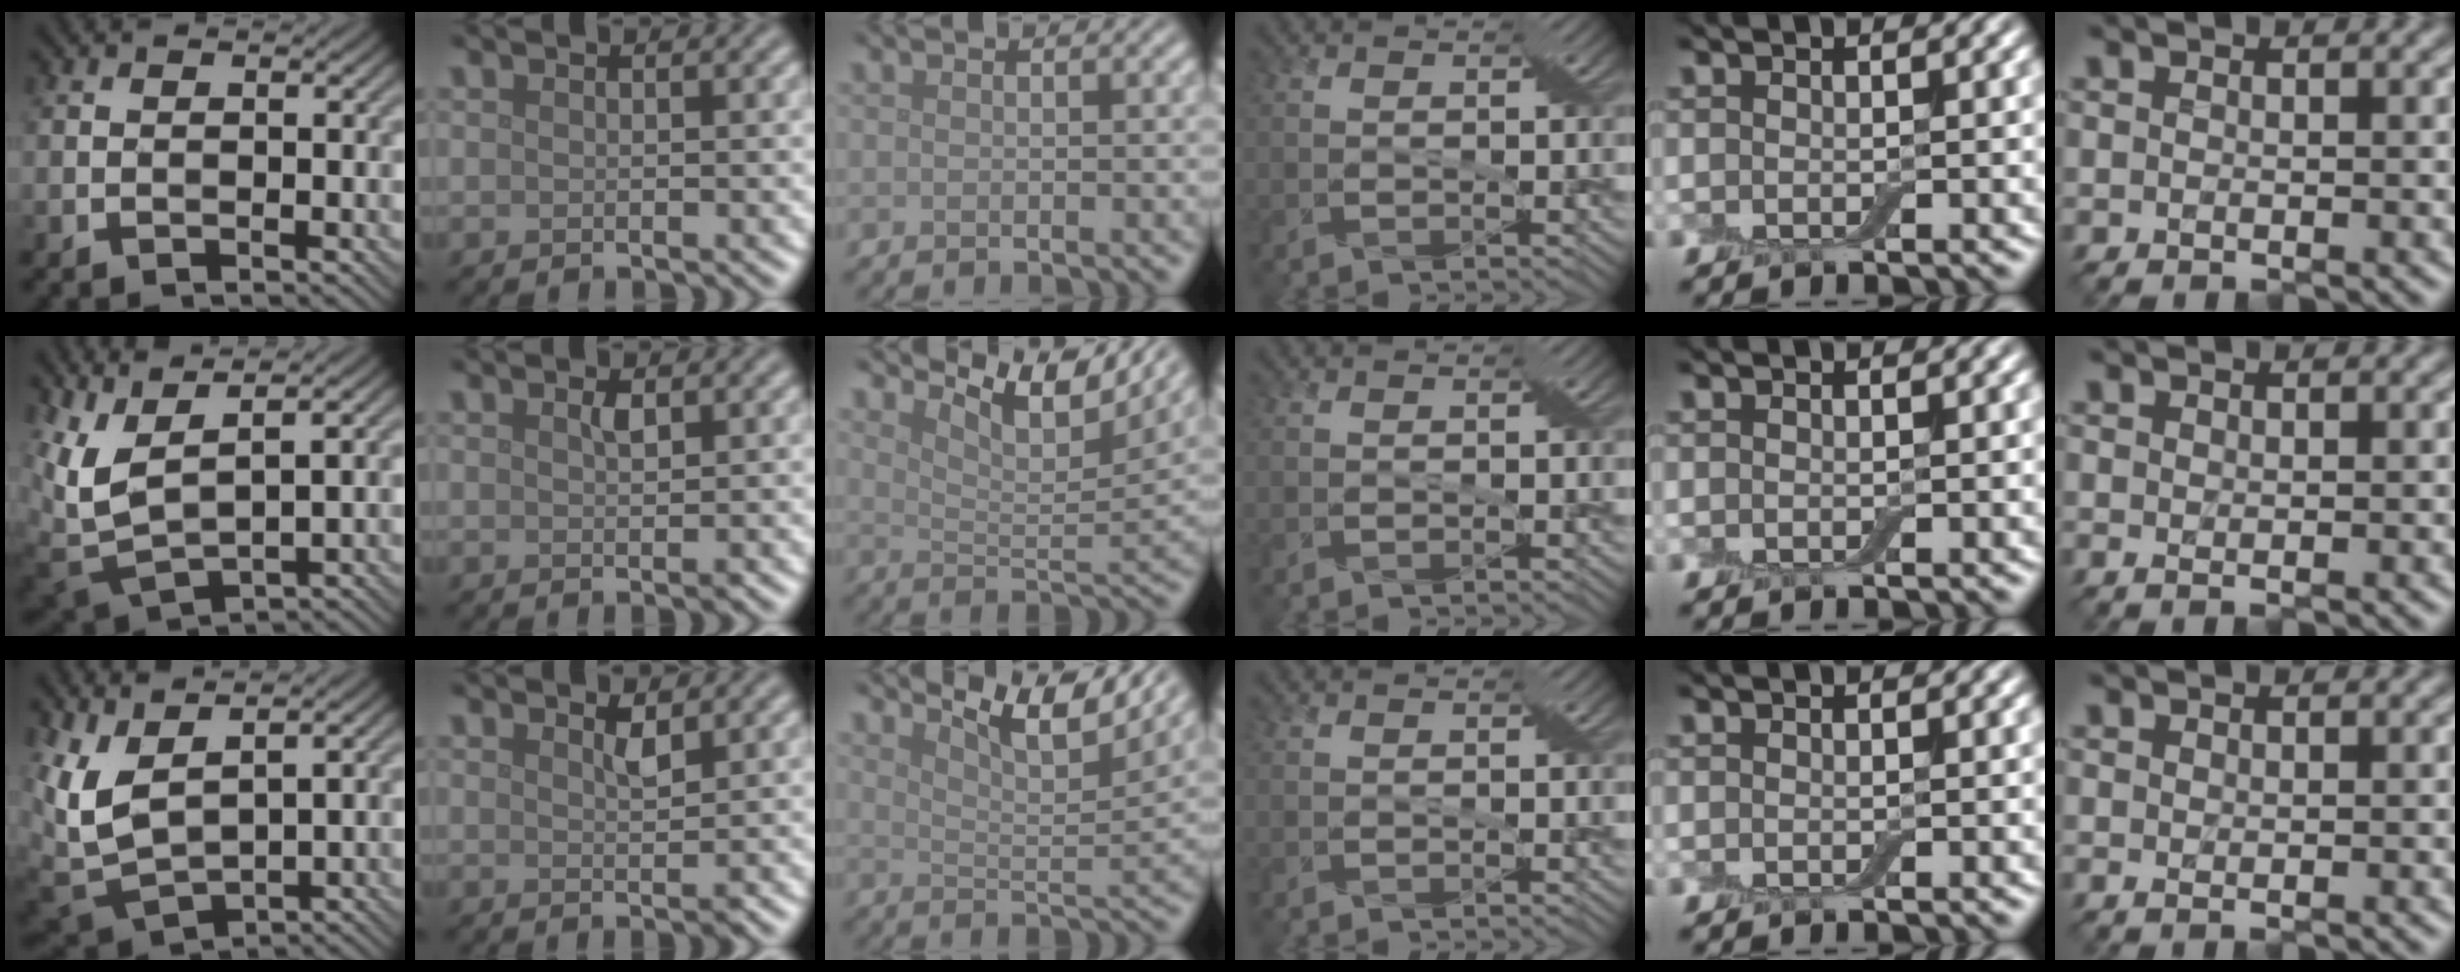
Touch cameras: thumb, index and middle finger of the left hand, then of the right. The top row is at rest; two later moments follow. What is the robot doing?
{"motion": "cut", "object": "aluminum foil"}